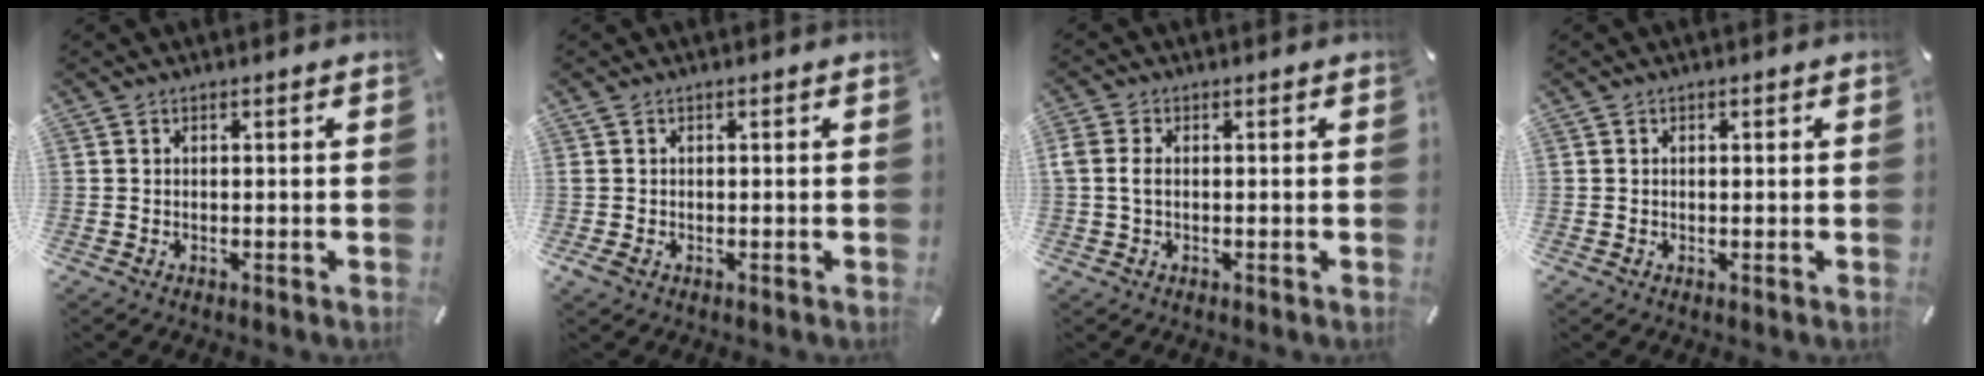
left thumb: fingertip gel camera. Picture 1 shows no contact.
{"total": 1.5, "force": [-0.3, 1.0, 1.0], "torque": [-0.027, 0.002, -0.008]}
{"total": 2.8, "force": [0.0, 1.8, 2.2], "torque": [-0.048, 0.003, -0.003]}
{"total": 0.5, "force": [0.0, 0.4, 0.3], "torque": [-0.007, 0.000, 0.000]}